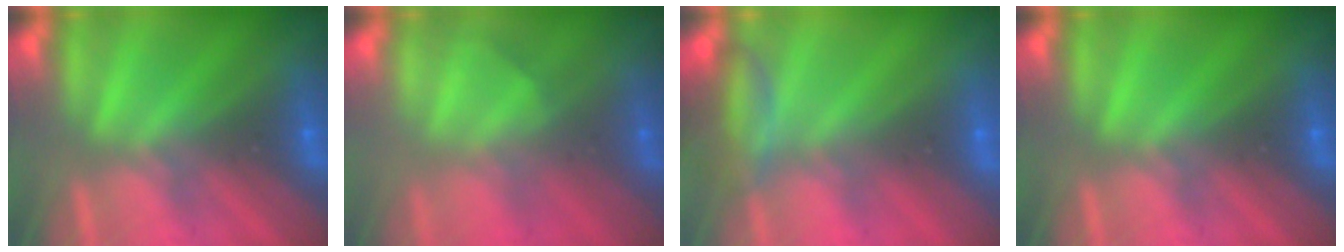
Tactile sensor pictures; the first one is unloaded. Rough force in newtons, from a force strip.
{"total": 2.3}
{"total": 2.5}
{"total": 0.0}